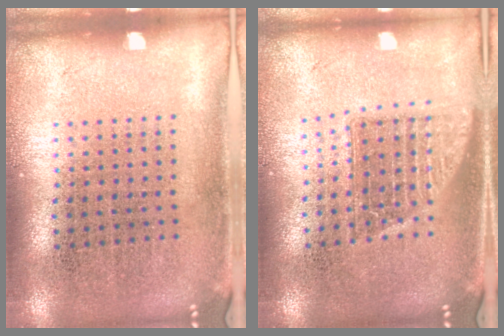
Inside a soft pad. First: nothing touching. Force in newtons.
{"total": 1.4, "press": 1.1, "slide": 0.8}